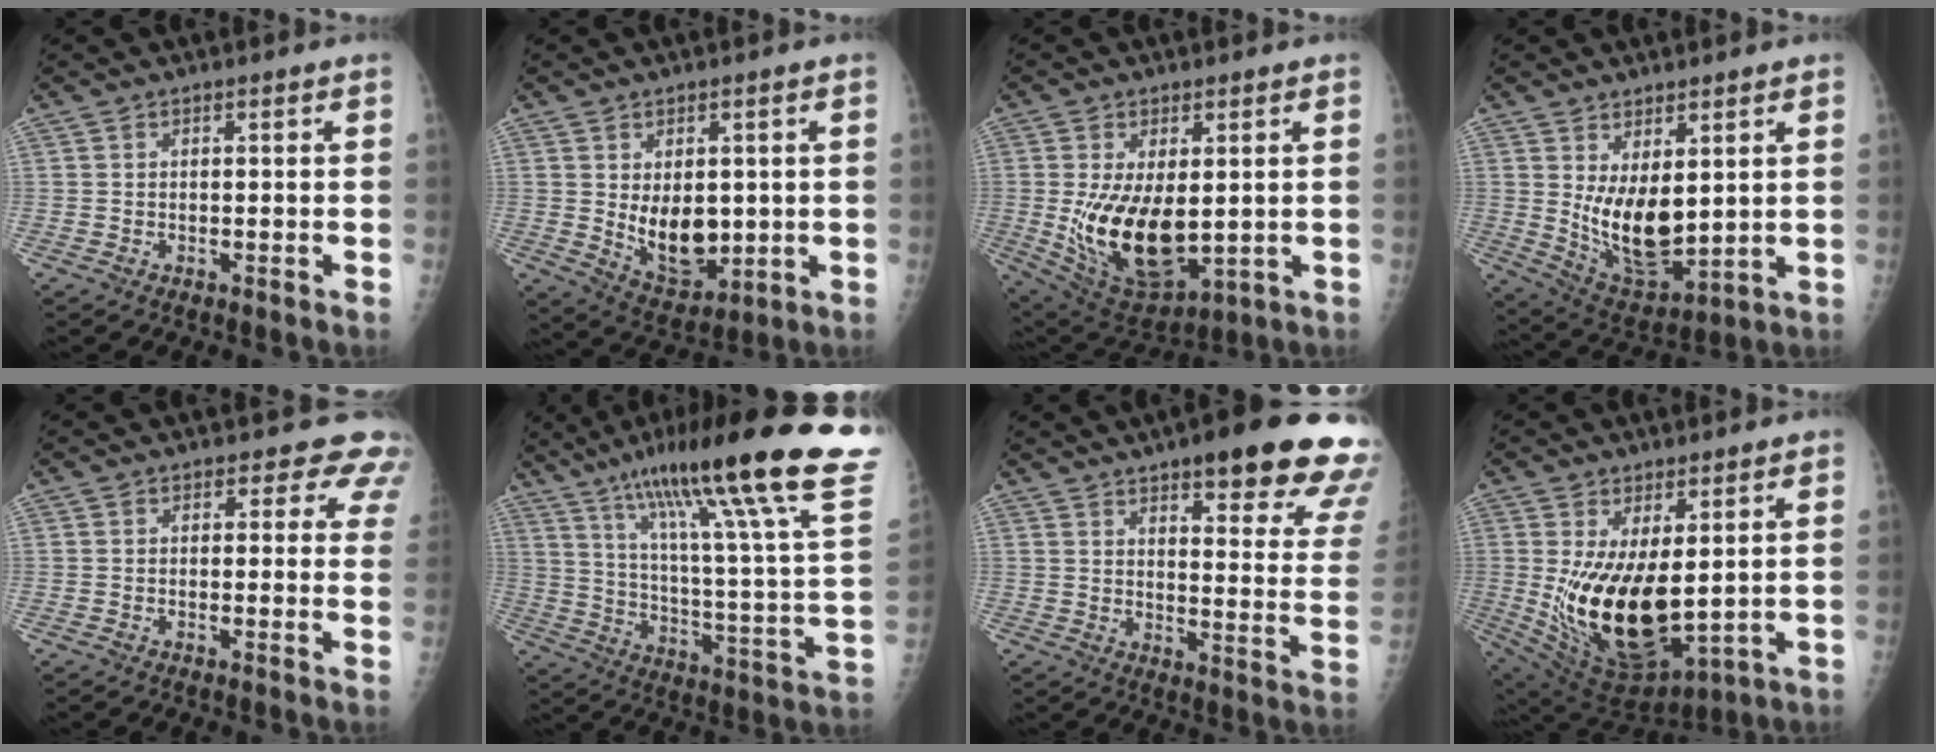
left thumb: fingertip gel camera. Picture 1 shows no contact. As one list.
[{"total": 10.1, "force": [0.1, 6.5, 7.7], "torque": [-0.083, -0.021, 0.024]}, {"total": 15.3, "force": [-0.5, 8.1, 13.0], "torque": [-0.212, -0.025, 0.018]}, {"total": 12.1, "force": [2.1, 6.3, 10.1], "torque": [-0.146, -0.037, 0.059]}, {"total": 6.0, "force": [4.9, 3.2, 1.1], "torque": [0.031, -0.021, 0.032]}, {"total": 33.0, "force": [22.0, 3.7, 24.4], "torque": [-0.333, -0.069, 0.329]}, {"total": 23.9, "force": [16.0, 5.5, 16.9], "torque": [-0.180, -0.059, 0.195]}, {"total": 17.6, "force": [1.0, 9.0, 15.2], "torque": [-0.263, -0.038, 0.048]}]